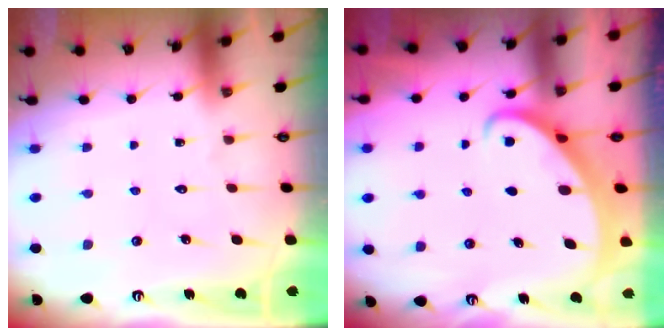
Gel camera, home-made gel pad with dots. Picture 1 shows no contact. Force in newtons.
{"total": 2.6, "press": 2.6, "slide": 0.2}